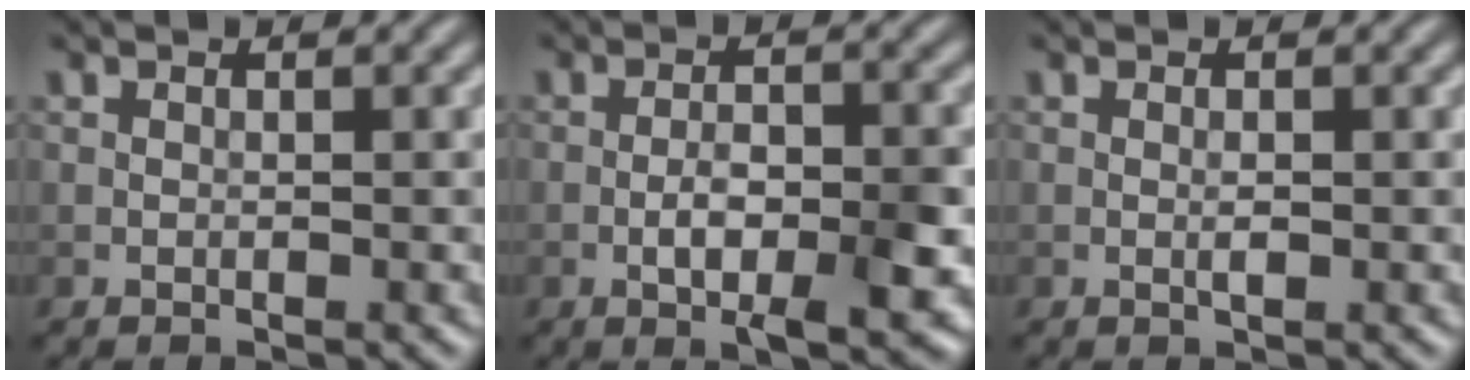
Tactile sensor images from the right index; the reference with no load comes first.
{"total": 5.3, "force": [-1.8, 1.9, 4.6], "torque": [-0.080, 0.000, -0.029]}
{"total": 0.6, "force": [0.0, 0.2, 0.6], "torque": [-0.015, -0.001, -0.001]}